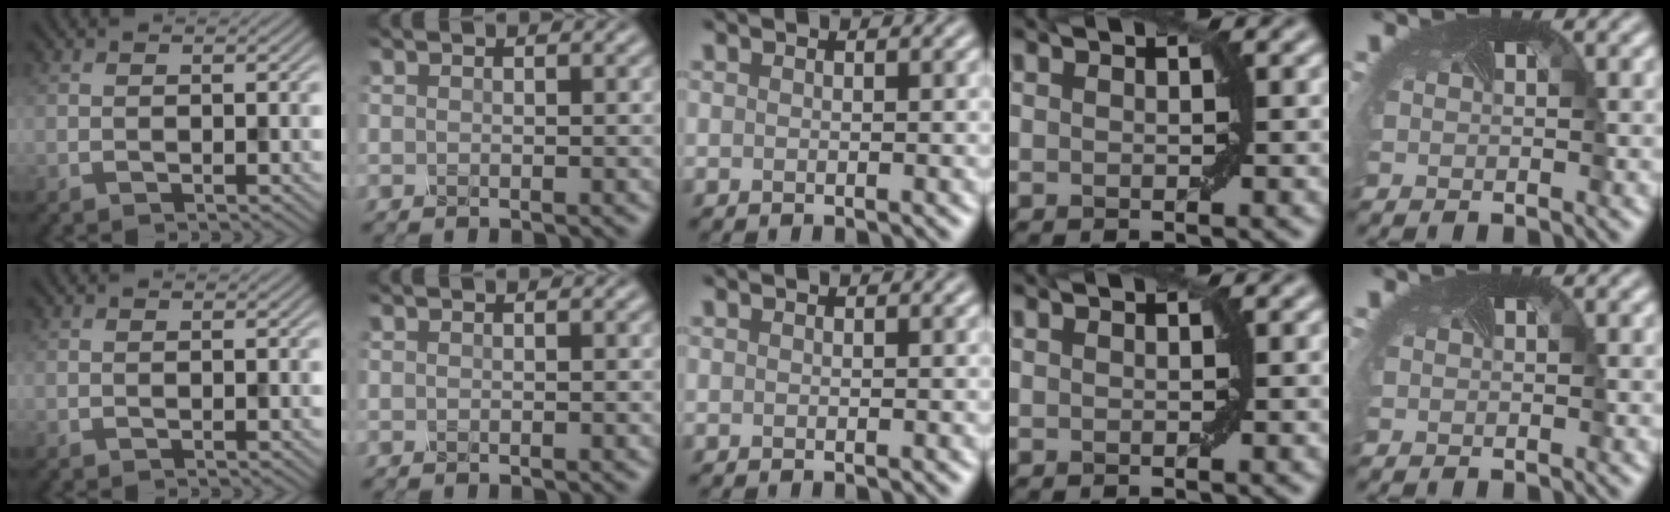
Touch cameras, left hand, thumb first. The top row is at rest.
{}